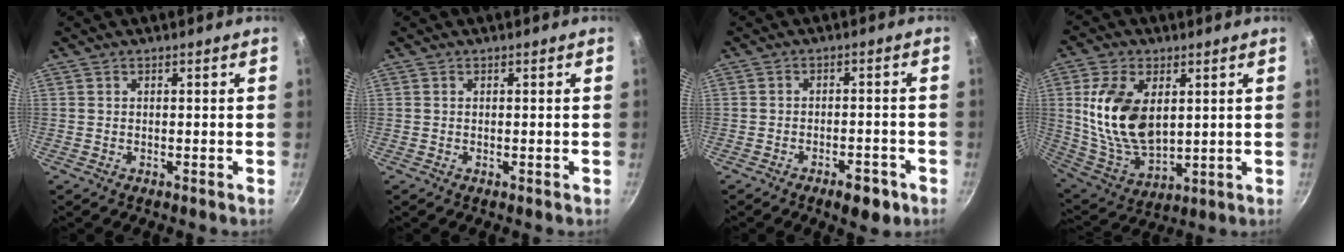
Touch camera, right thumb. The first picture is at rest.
{"total": 0.0}
{"total": 5.6, "force": [-3.3, 2.5, 3.8], "torque": [-0.040, 0.026, -0.037]}
{"total": 16.7, "force": [3.4, 10.0, 12.9], "torque": [-0.229, -0.027, 0.079]}